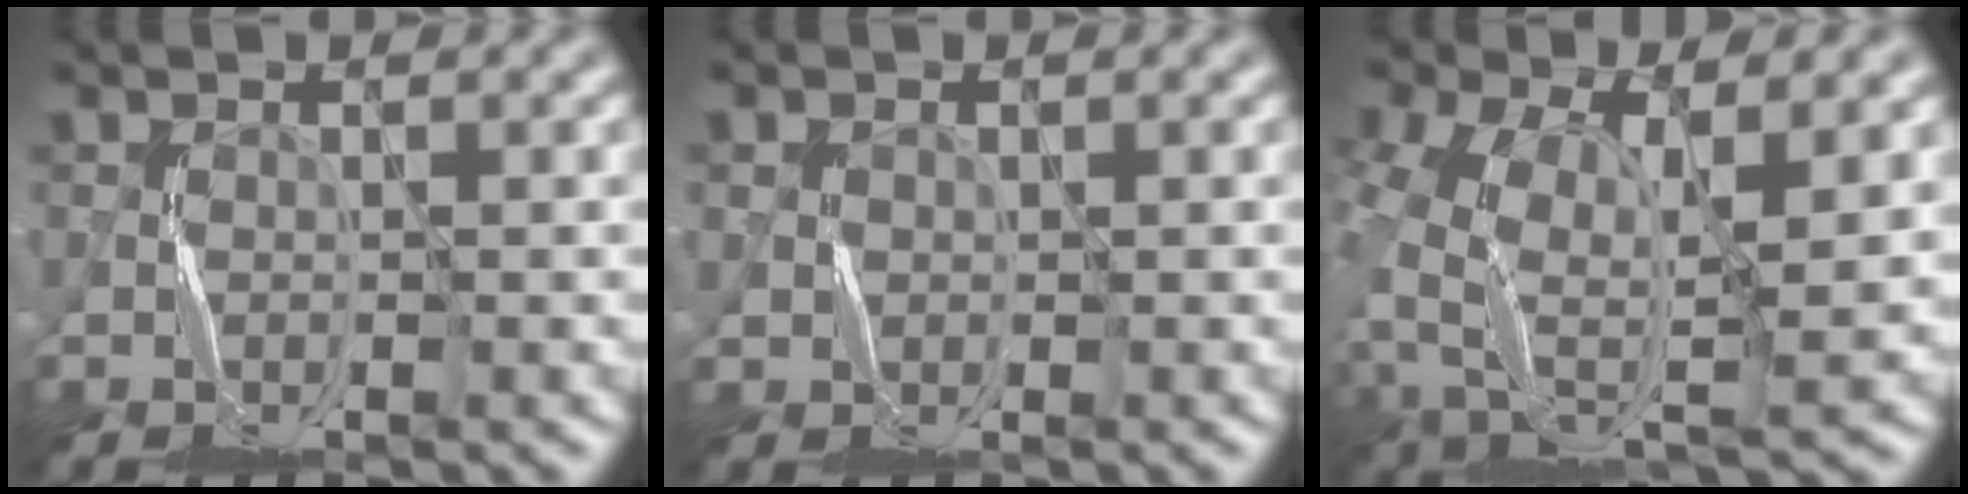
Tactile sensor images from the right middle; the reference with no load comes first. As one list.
[{"total": 1.0, "force": [0.2, 1.0, 0.0], "torque": [-0.003, -0.003, 0.007]}, {"total": 9.7, "force": [-0.8, 5.6, 7.8], "torque": [-0.182, -0.023, -0.014]}]